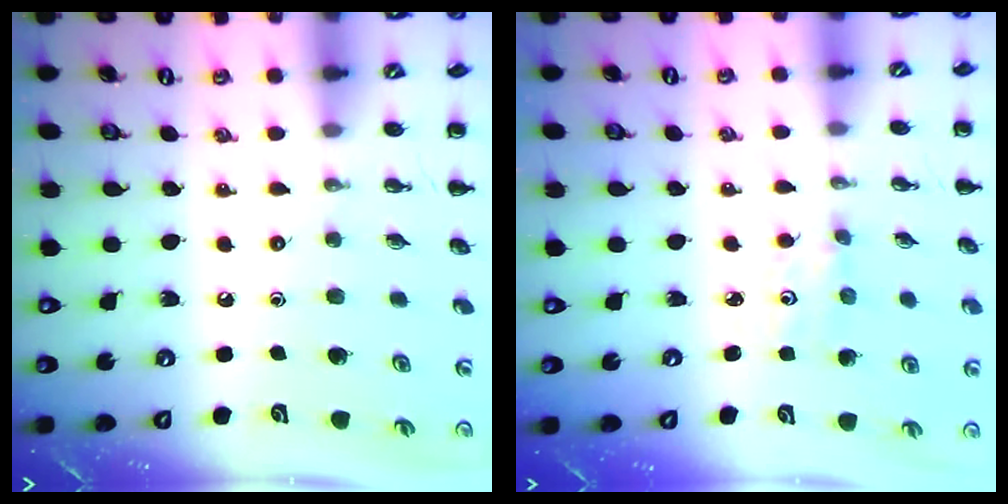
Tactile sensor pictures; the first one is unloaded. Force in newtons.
{"total": 1.2, "press": 1.2, "slide": 0.3}